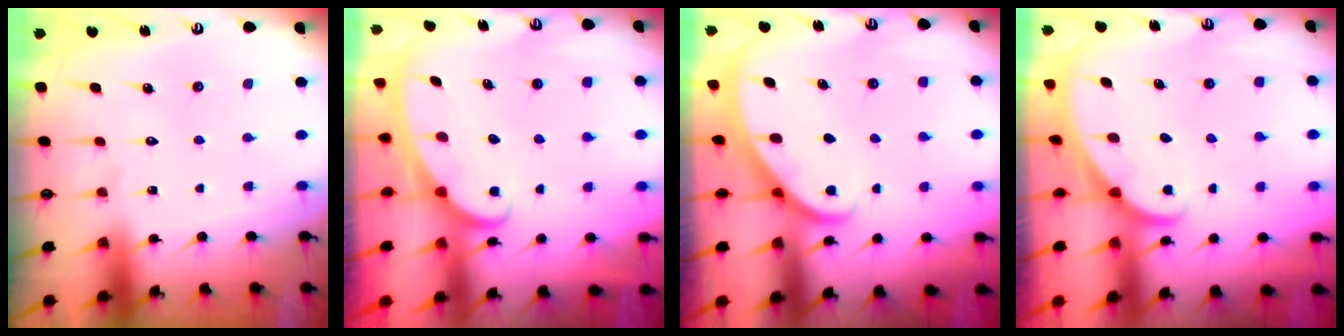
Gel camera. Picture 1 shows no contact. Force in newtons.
{"total": 2.6, "press": 2.6, "slide": 0.4}
{"total": 1.9, "press": 1.9, "slide": 0.2}
{"total": 1.7, "press": 1.7, "slide": 0.1}